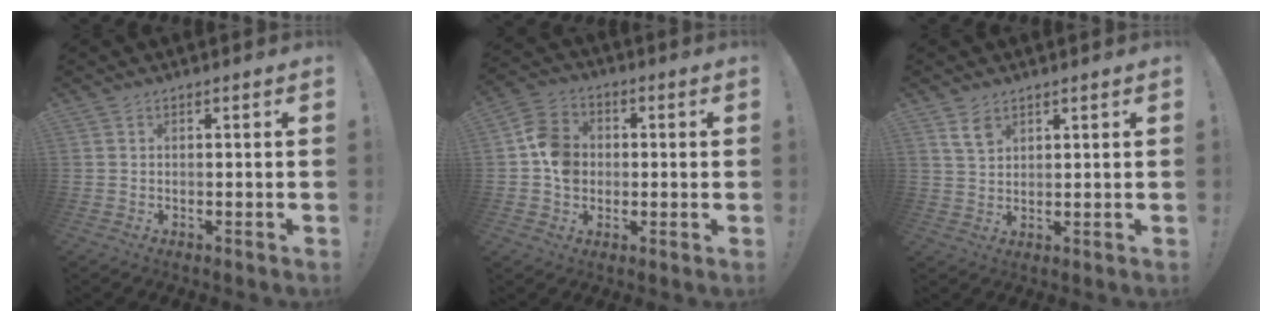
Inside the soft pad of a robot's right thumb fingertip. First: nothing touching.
{"total": 11.2, "force": [-1.1, 9.2, 6.2], "torque": [-0.089, 0.023, -0.016]}
{"total": 4.8, "force": [3.1, 2.8, 2.4], "torque": [-0.031, -0.017, 0.056]}